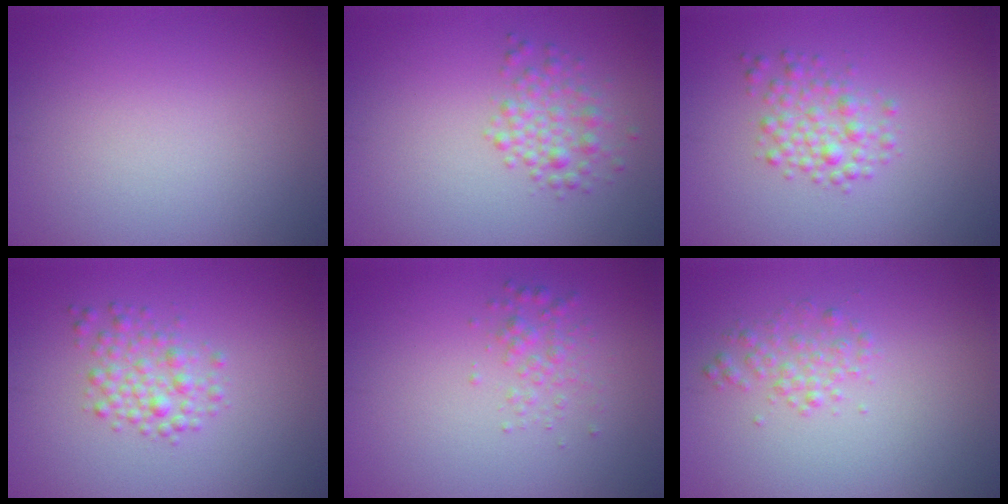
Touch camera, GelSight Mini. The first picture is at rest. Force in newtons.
{"total": 2.5, "press": 2.5, "slide": 0.0}
{"total": 2.6, "press": 2.6, "slide": 0.1}
{"total": 2.6, "press": 2.6, "slide": 0.1}
{"total": 1.7, "press": 1.7, "slide": 0.1}
{"total": 1.7, "press": 1.7, "slide": 0.0}